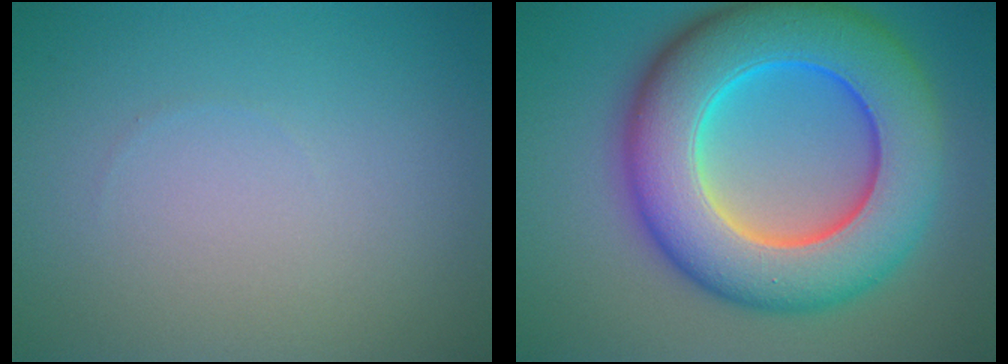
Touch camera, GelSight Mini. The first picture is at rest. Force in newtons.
{"total": 13.3, "press": 13.3, "slide": 0.2}